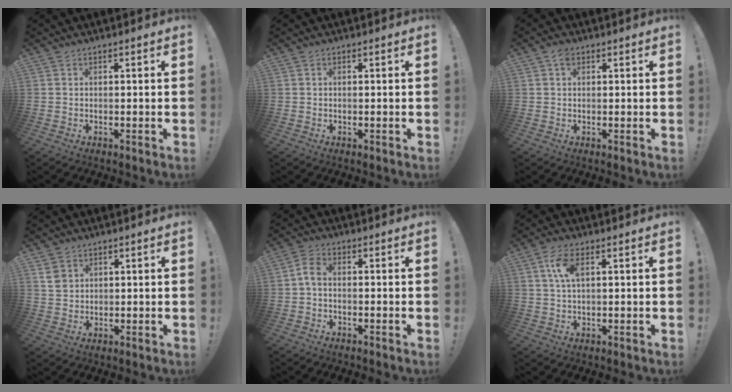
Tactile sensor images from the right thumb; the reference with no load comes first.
{"total": 0.0}
{"total": 2.2, "force": [1.0, 1.4, 1.2], "torque": [-0.015, 0.001, 0.017]}
{"total": 4.3, "force": [2.2, 3.3, 1.7], "torque": [-0.016, -0.008, 0.043]}
{"total": 4.2, "force": [-0.4, 2.2, 3.5], "torque": [-0.075, 0.007, -0.008]}
{"total": 6.4, "force": [2.0, 2.8, 5.4], "torque": [-0.098, 0.005, 0.035]}